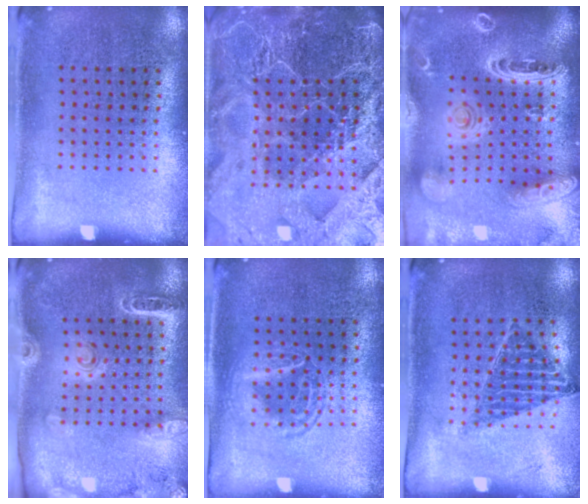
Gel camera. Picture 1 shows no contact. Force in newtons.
{"total": 6.0, "press": 5.2, "slide": 3.0}
{"total": 3.4, "press": 2.7, "slide": 2.1}
{"total": 1.7, "press": 1.7, "slide": 0.1}
{"total": 1.2, "press": 1.1, "slide": 0.2}
{"total": 0.9, "press": 0.9, "slide": 0.1}